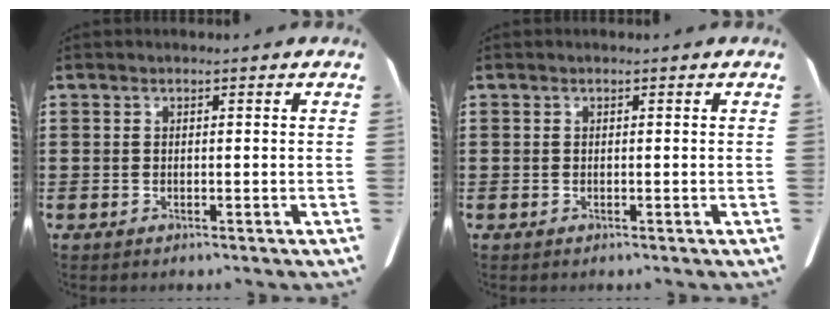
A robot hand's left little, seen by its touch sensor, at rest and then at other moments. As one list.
[{"total": 0.0}]